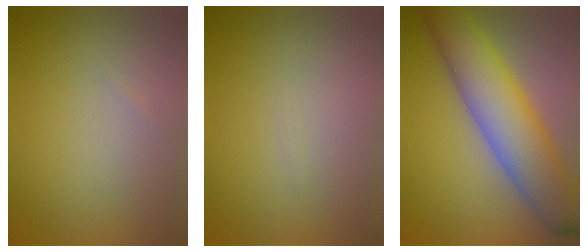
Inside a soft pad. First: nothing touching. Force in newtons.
{"total": 0.0}
{"total": 9.9, "press": 9.9, "slide": 0.2}